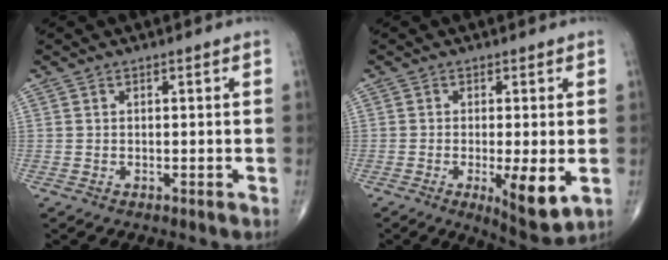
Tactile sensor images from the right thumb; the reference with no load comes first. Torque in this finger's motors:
{"motor_torque": [2.22, 2.79, 2.29, -0.48, 0.85]}